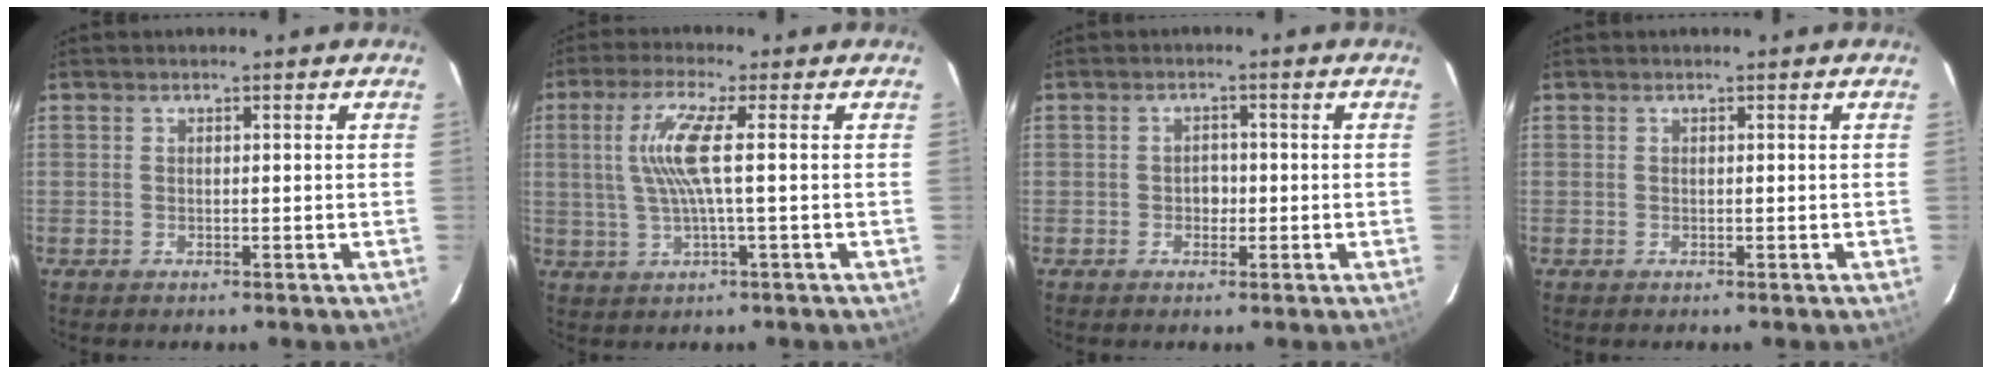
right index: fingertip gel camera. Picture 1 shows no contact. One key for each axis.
{"total": 7.4, "fx": 0.7, "fy": -0.5, "fz": 7.3, "tx": -0.145, "ty": -0.002, "tz": 0.022}
{"total": 1.9, "fx": -0.6, "fy": 1.6, "fz": 0.8, "tx": -0.013, "ty": 0.007, "tz": -0.009}
{"total": 0.0}